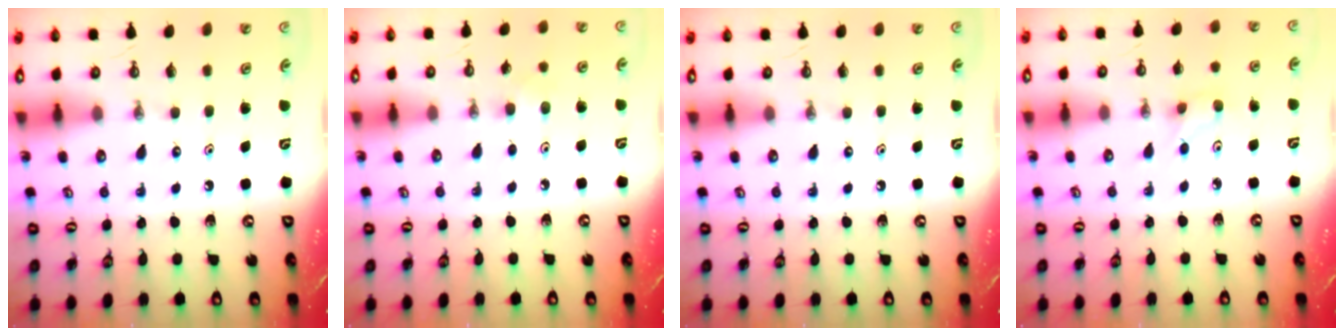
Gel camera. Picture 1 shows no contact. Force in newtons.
{"total": 6.7, "press": 4.3, "slide": 5.1}
{"total": 0.0}
{"total": 4.6, "press": 4.5, "slide": 0.9}